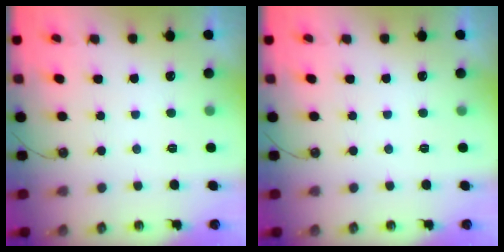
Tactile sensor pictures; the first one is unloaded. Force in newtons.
{"total": 0.0}